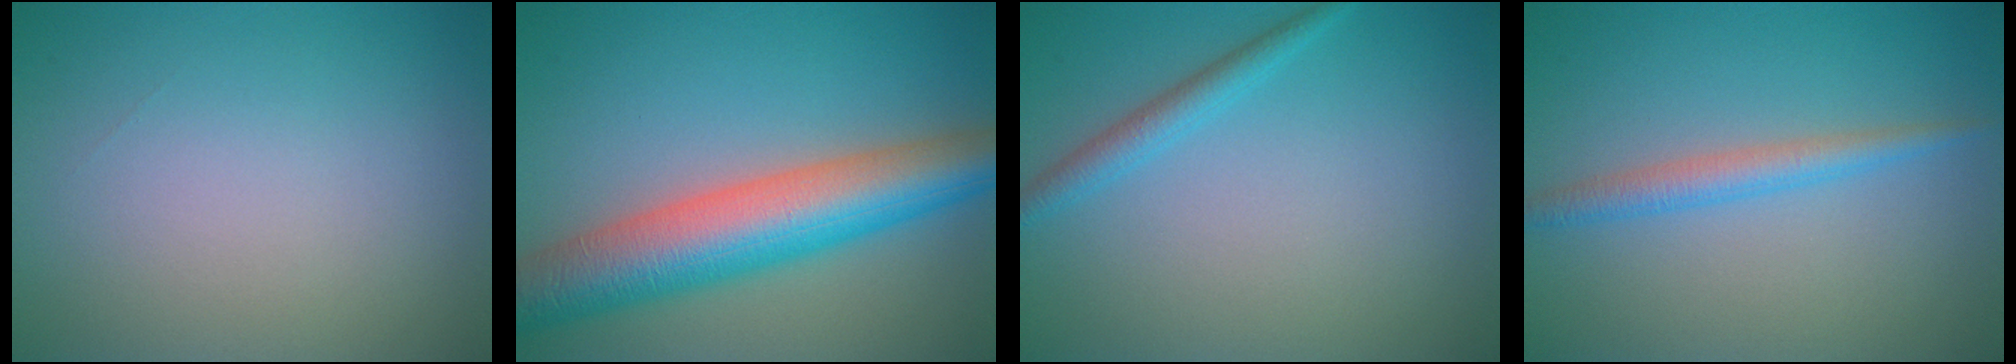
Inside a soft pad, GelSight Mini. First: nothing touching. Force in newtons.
{"total": 9.7, "press": 9.7, "slide": 0.3}
{"total": 1.9, "press": 1.9, "slide": 0.1}
{"total": 2.3, "press": 2.3, "slide": 0.1}